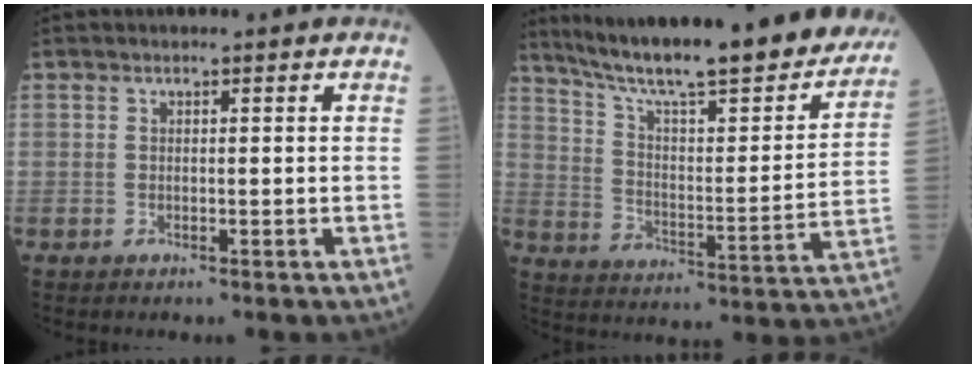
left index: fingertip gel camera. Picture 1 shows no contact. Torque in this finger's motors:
{"motor_torque": [0.21, -0.54, 0.80, 0.21]}